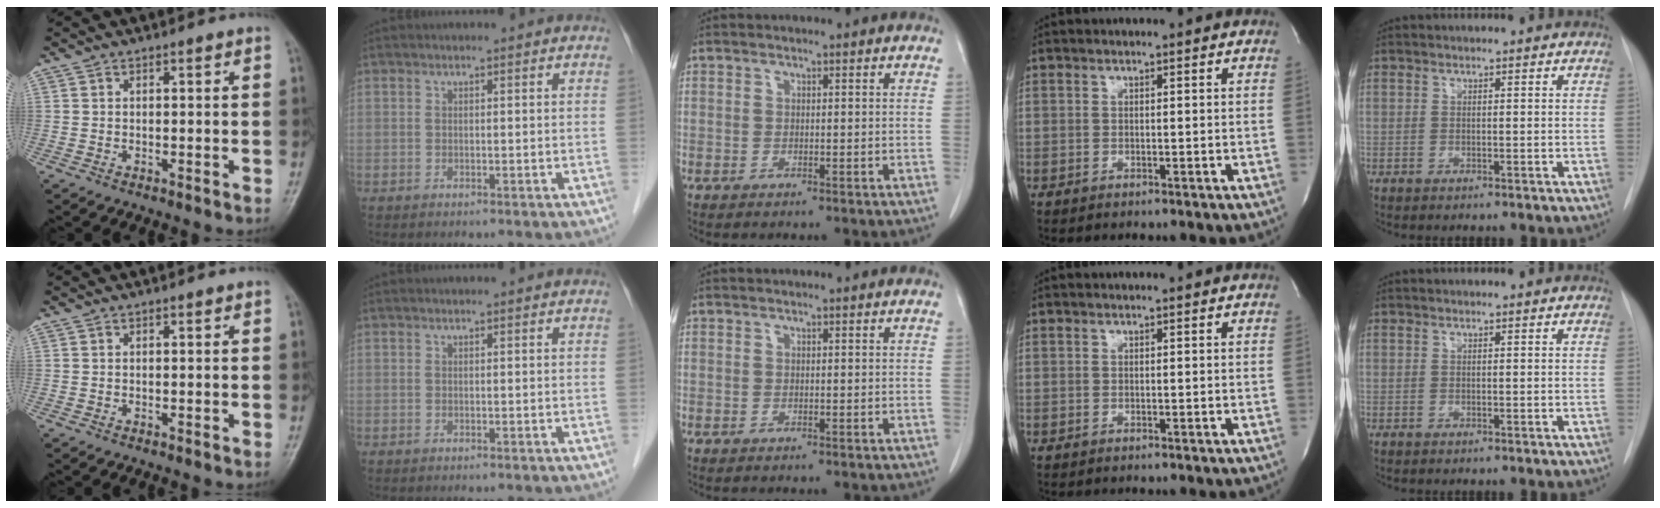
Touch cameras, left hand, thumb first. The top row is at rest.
{}